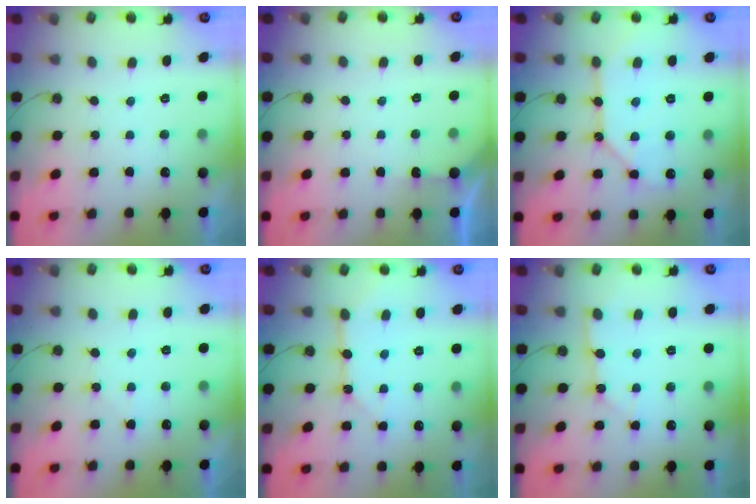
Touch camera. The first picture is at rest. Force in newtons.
{"total": 3.0, "press": 3.0, "slide": 0.3}
{"total": 11.2, "press": 11.1, "slide": 1.0}
{"total": 4.4, "press": 4.4, "slide": 0.8}
{"total": 9.5, "press": 9.4, "slide": 1.2}
{"total": 4.6, "press": 4.5, "slide": 0.4}